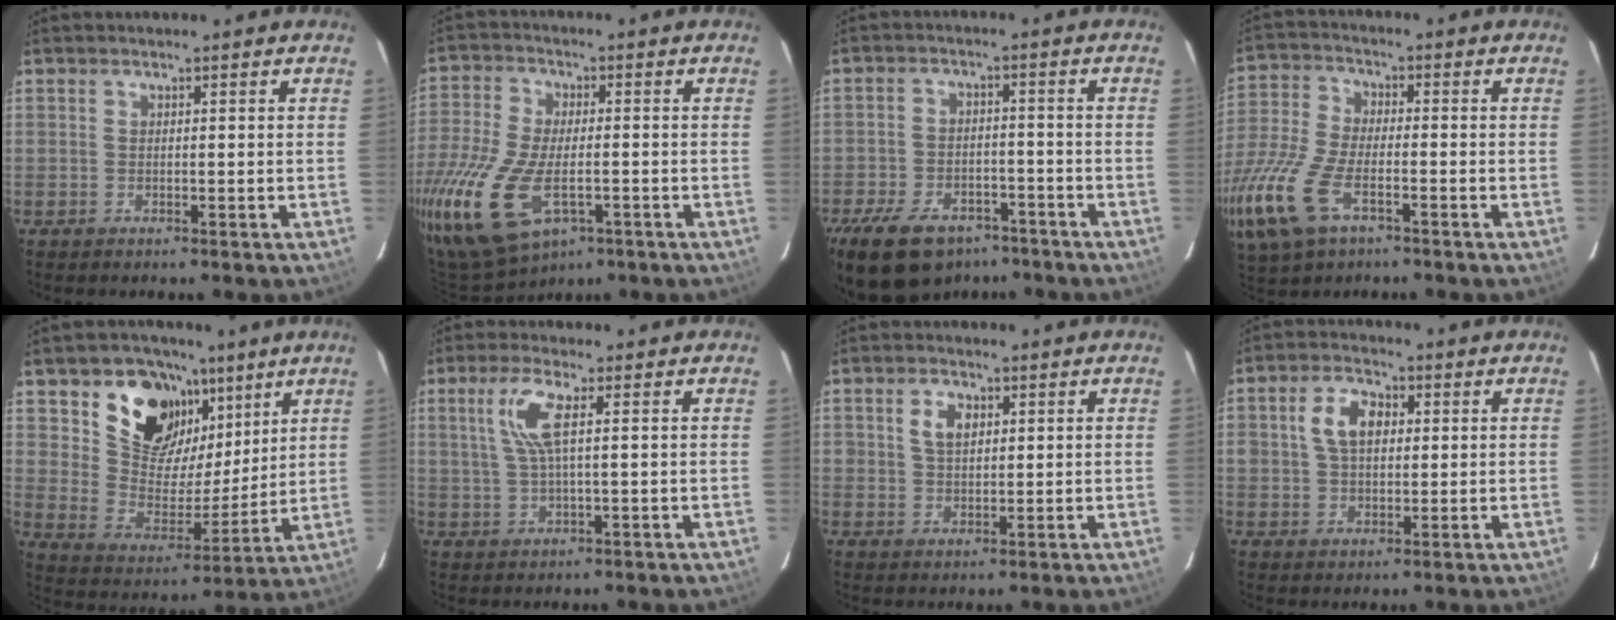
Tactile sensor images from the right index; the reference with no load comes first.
{"total": 17.8, "force": [-7.0, 9.1, 13.6], "torque": [-0.314, -0.037, -0.123]}
{"total": 17.7, "force": [-12.0, 9.7, 8.7], "torque": [-0.206, -0.012, -0.181]}
{"total": 18.2, "force": [-8.7, 8.9, 13.3], "torque": [-0.321, -0.037, -0.173]}
{"total": 16.7, "force": [9.5, 11.8, 6.9], "torque": [-0.139, 0.000, 0.176]}
{"total": 6.2, "force": [1.7, 0.8, 5.9], "torque": [-0.119, 0.004, 0.037]}
{"total": 4.1, "force": [1.5, 2.8, 2.6], "torque": [-0.047, 0.008, 0.029]}
{"total": 6.9, "force": [1.6, 4.7, 4.8], "torque": [-0.091, 0.019, 0.031]}